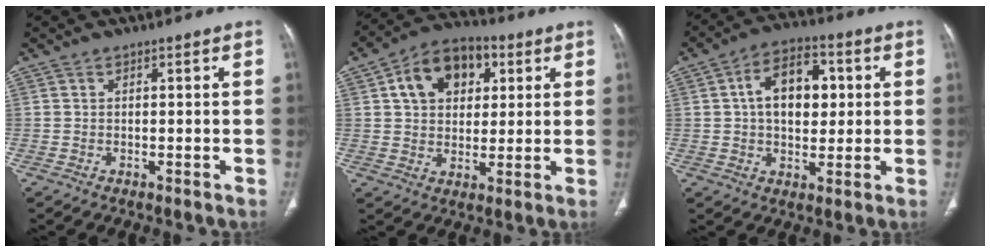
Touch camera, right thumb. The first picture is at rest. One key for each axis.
{"total": 12.9, "fx": 4.3, "fy": 9.1, "fz": 8.1, "tx": -0.095, "ty": 0.003, "tz": 0.063}
{"total": 12.1, "fx": 1.9, "fy": 7.7, "fz": 9.1, "tx": -0.116, "ty": 0.012, "tz": 0.026}